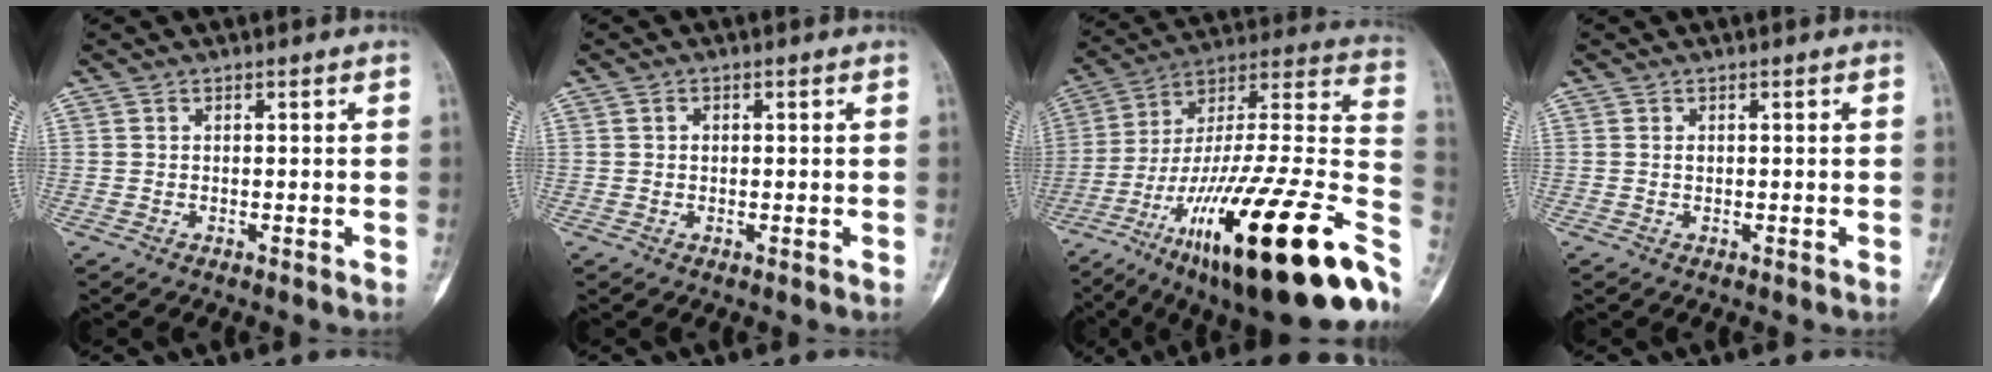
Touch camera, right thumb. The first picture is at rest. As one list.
[{"total": 1.2, "force": [0.3, 0.9, 0.7], "torque": [-0.010, 0.003, 0.005]}, {"total": 39.9, "force": [-16.5, 10.1, 34.9], "torque": [-0.464, 0.056, -0.265]}, {"total": 0.5, "force": [0.1, 0.4, 0.3], "torque": [-0.006, 0.001, 0.003]}]